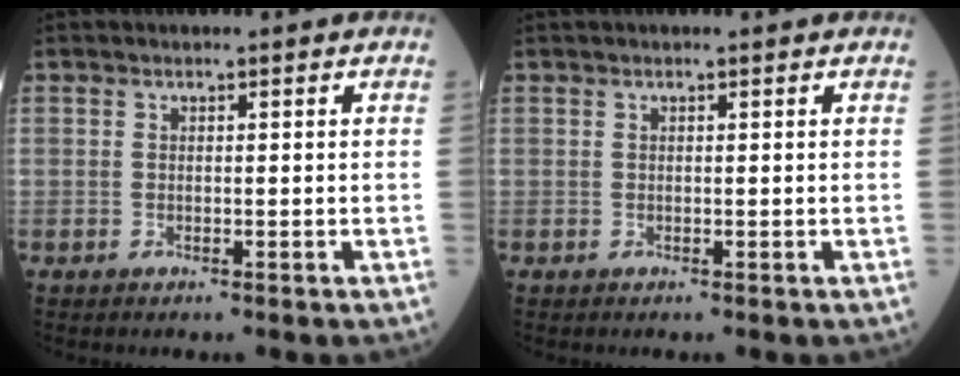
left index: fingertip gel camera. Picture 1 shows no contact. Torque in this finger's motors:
{"motor_torque": [1.06, -1.07, 0.29, 0.08]}